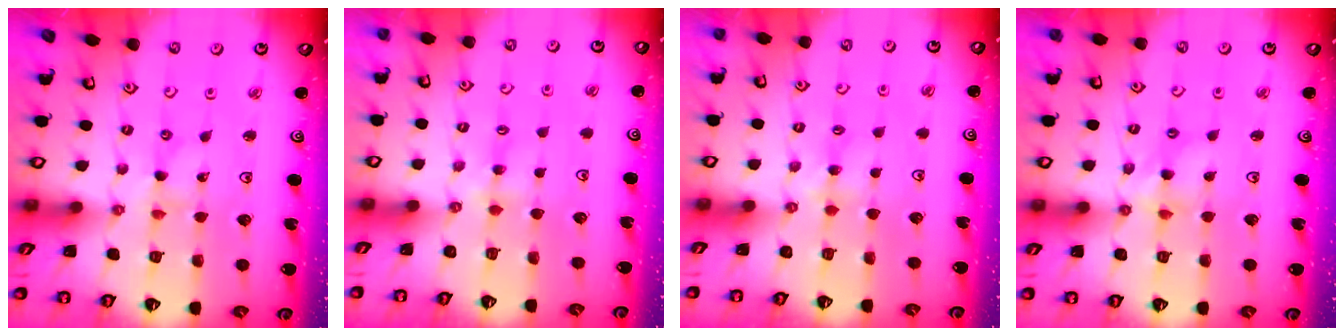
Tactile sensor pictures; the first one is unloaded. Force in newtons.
{"total": 2.8, "press": 2.8, "slide": 0.4}
{"total": 3.8, "press": 3.8, "slide": 0.6}
{"total": 5.7, "press": 5.7, "slide": 0.5}